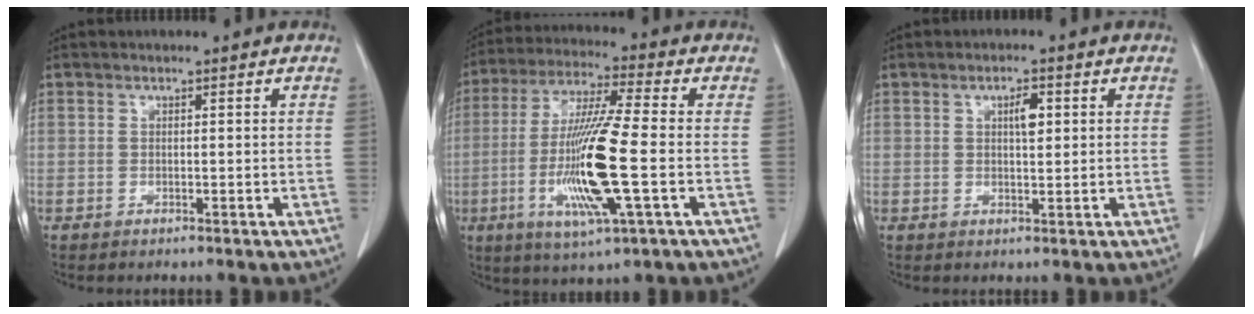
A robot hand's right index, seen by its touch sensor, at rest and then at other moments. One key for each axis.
{"total": 15.6, "fx": -3.1, "fy": 0.6, "fz": 15.2, "tx": -0.308, "ty": -0.017, "tz": -0.063}
{"total": 2.8, "fx": 0.8, "fy": 0.9, "fz": 2.5, "tx": -0.042, "ty": 0.002, "tz": 0.014}